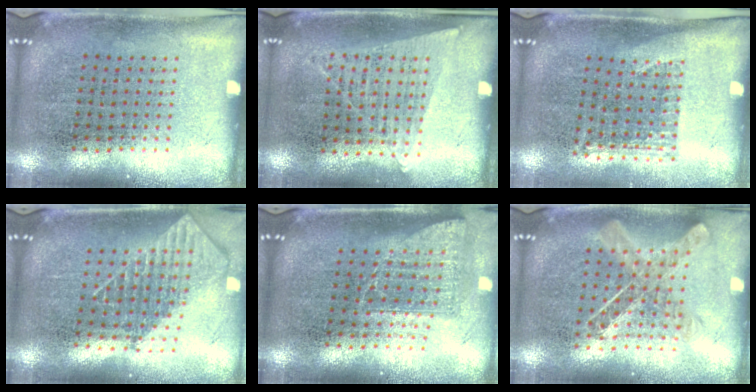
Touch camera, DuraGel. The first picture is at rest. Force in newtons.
{"total": 1.3, "press": 1.1, "slide": 0.6}
{"total": 1.1, "press": 0.9, "slide": 0.6}
{"total": 1.9, "press": 1.5, "slide": 1.1}
{"total": 1.7, "press": 1.3, "slide": 1.0}
{"total": 1.0, "press": 1.0, "slide": 0.1}